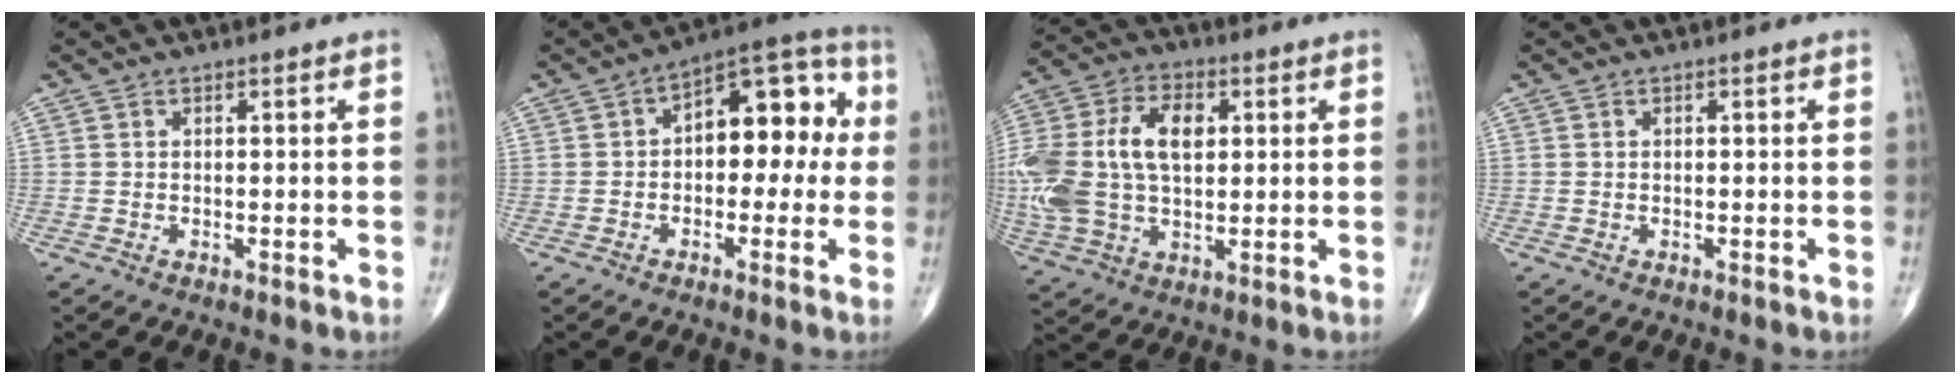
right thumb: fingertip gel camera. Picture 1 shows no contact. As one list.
[{"total": 13.0, "force": [0.9, 7.5, 10.5], "torque": [-0.100, 0.042, -0.002]}, {"total": 20.5, "force": [2.2, 12.8, 15.9], "torque": [-0.364, 0.012, 0.042]}, {"total": 0.0}]